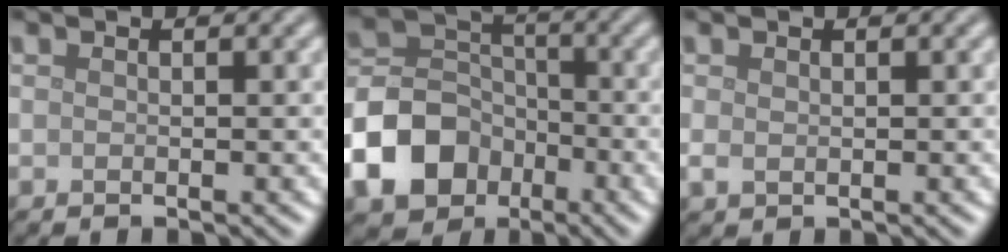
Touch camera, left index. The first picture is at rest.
{"total": 8.8, "force": [-4.0, 6.7, 4.0], "torque": [-0.081, -0.001, -0.091]}
{"total": 1.1, "force": [0.0, 0.9, 0.6], "torque": [-0.016, -0.002, 0.003]}